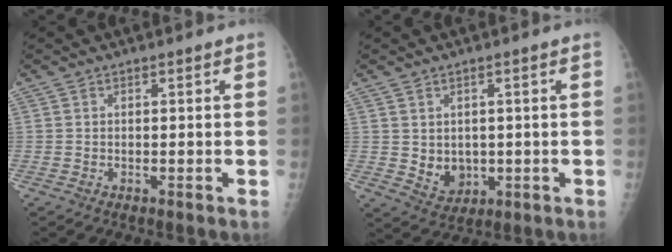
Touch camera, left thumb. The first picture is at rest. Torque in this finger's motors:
{"motor_torque": [-0.14, 0.08, 0.29, -0.15, 0.05]}